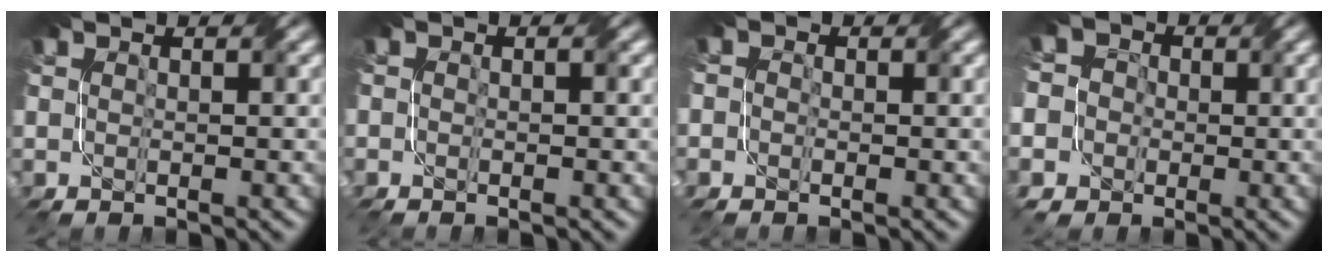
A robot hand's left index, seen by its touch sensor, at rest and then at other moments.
{"total": 0.6, "force": [-0.5, 0.1, 0.4], "torque": [-0.009, -0.003, -0.008]}
{"total": 1.0, "force": [-0.5, 0.8, 0.3], "torque": [-0.009, -0.006, -0.011]}
{"total": 9.1, "force": [-2.2, 8.3, 2.9], "torque": [-0.081, -0.001, -0.072]}